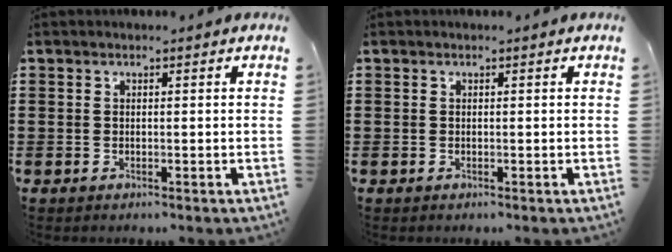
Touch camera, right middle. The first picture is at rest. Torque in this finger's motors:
{"motor_torque": [0.00, 0.00, 0.00, 0.00]}